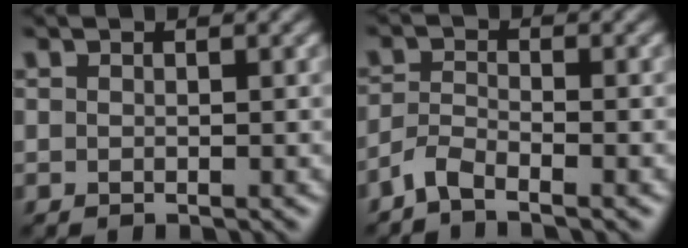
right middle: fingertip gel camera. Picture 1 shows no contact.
{"total": 2.4, "force": [-2.0, 0.5, 1.4], "torque": [-0.029, 0.000, -0.048]}